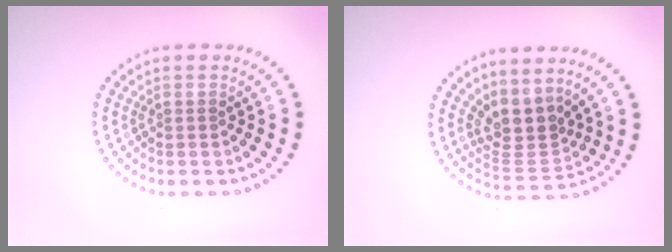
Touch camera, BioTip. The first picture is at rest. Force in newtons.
{"total": 3.4, "press": 2.5, "slide": 2.2}